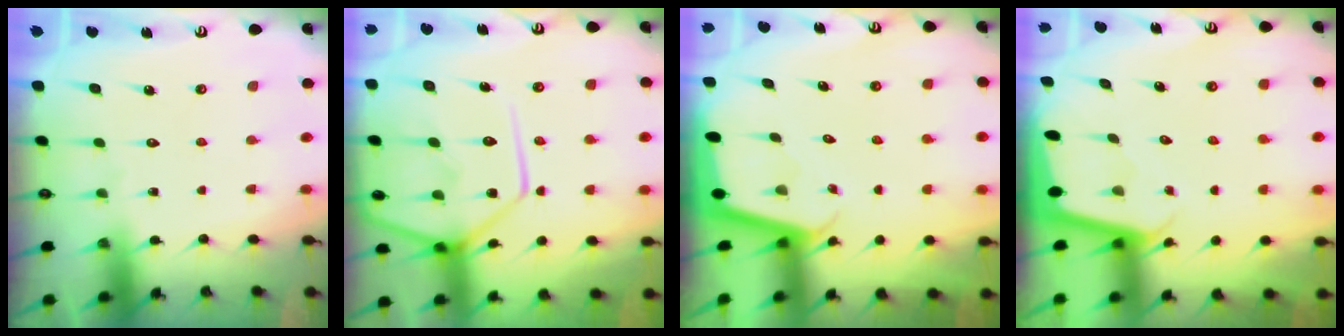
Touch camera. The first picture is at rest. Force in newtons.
{"total": 18.5, "press": 18.4, "slide": 2.1}
{"total": 1.9, "press": 1.9, "slide": 0.1}
{"total": 1.8, "press": 1.8, "slide": 0.1}